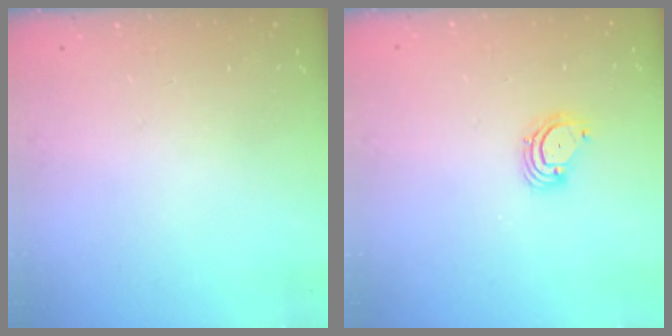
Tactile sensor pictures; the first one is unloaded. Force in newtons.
{"total": 3.6, "press": 3.6, "slide": 0.3}